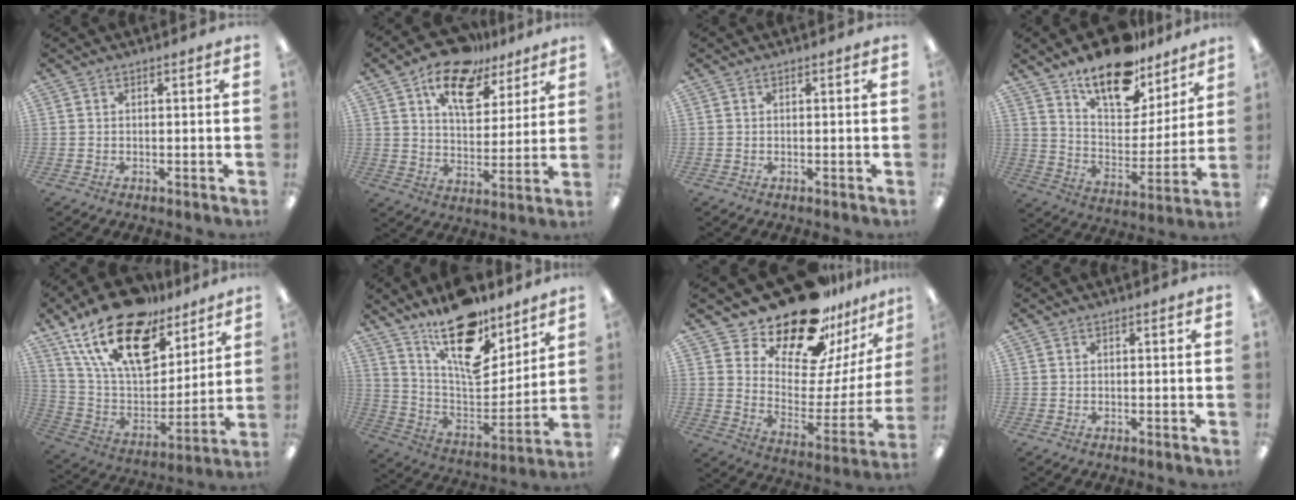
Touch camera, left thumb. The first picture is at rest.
{"total": 14.6, "force": [9.9, 7.7, 7.5], "torque": [-0.116, -0.052, 0.174]}
{"total": 0.0}
{"total": 17.9, "force": [13.7, 7.9, 8.3], "torque": [-0.146, -0.088, 0.244]}
{"total": 23.0, "force": [15.2, 11.2, 13.1], "torque": [-0.248, -0.089, 0.267]}
{"total": 20.2, "force": [13.9, 8.7, 11.8], "torque": [-0.187, -0.100, 0.245]}
{"total": 22.2, "force": [18.2, 8.4, 9.5], "torque": [-0.151, -0.138, 0.315]}
{"total": 0.0}